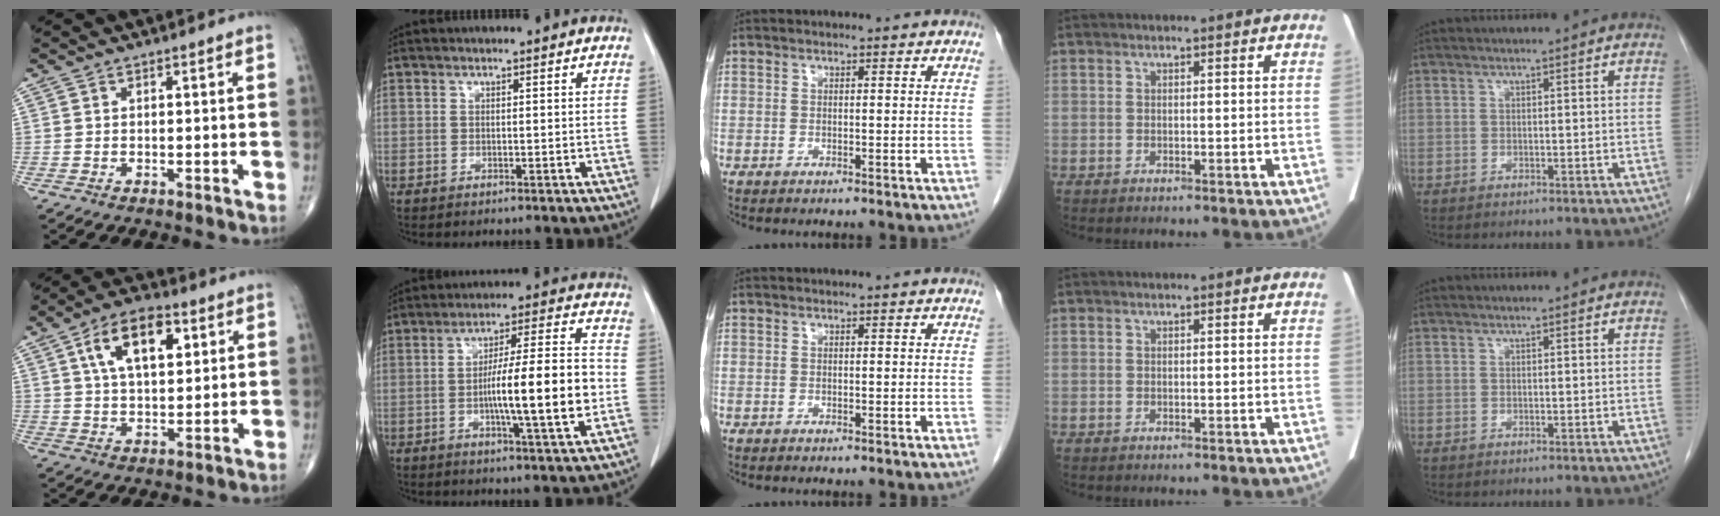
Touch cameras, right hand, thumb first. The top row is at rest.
{"thumb": {"total": 12.4, "force": [4.6, 6.4, 9.6], "torque": [-0.147, -0.005, 0.076]}, "index": {"total": 13.9, "force": [-2.3, 0.5, 13.7], "torque": [-0.222, 0.004, -0.041]}}